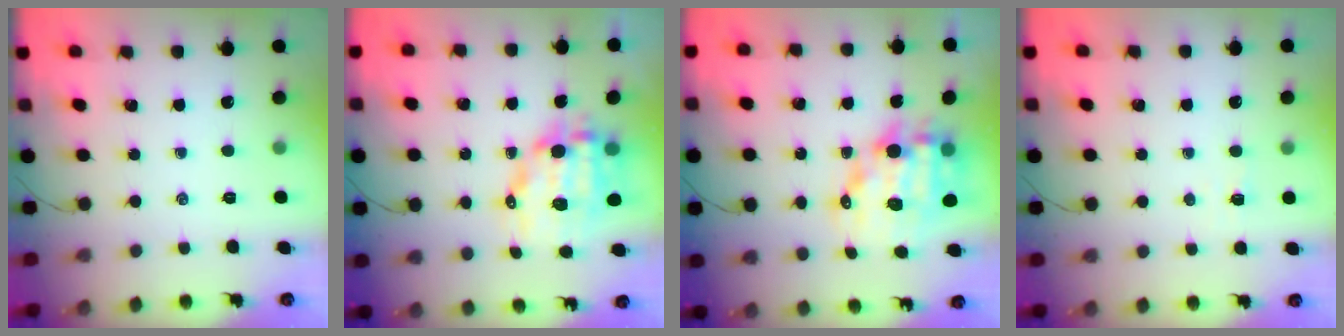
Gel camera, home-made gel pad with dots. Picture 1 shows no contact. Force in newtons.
{"total": 11.9, "press": 11.6, "slide": 2.7}
{"total": 13.6, "press": 13.2, "slide": 3.3}
{"total": 1.2, "press": 1.1, "slide": 0.5}